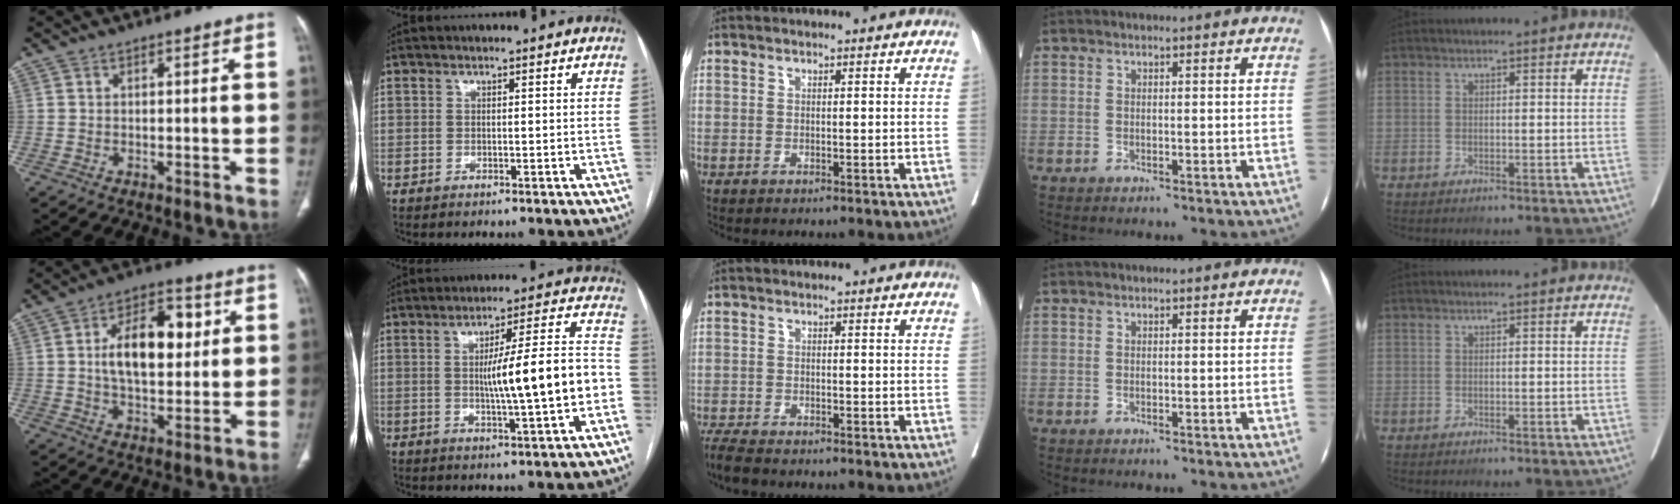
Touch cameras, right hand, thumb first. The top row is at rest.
{"thumb": {"total": 14.5, "force": [2.6, 8.0, 11.8], "torque": [-0.161, 0.006, 0.041]}, "index": {"total": 13.5, "force": [-1.6, 0.8, 13.4], "torque": [-0.204, 0.021, -0.022]}, "middle": {"total": 4.0, "force": [-3.6, 0.5, 1.8], "torque": [-0.033, -0.012, -0.064]}}